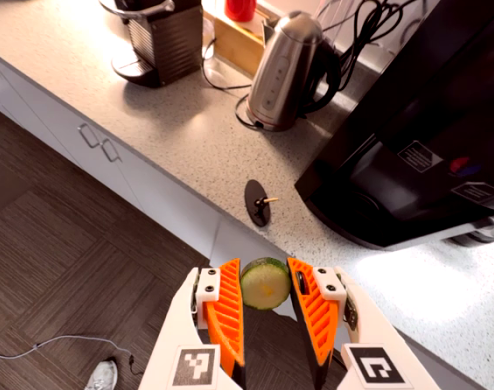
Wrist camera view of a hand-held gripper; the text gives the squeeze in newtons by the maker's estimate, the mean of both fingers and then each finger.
{"total": 7.4, "left": 7.7, "right": 7.2}